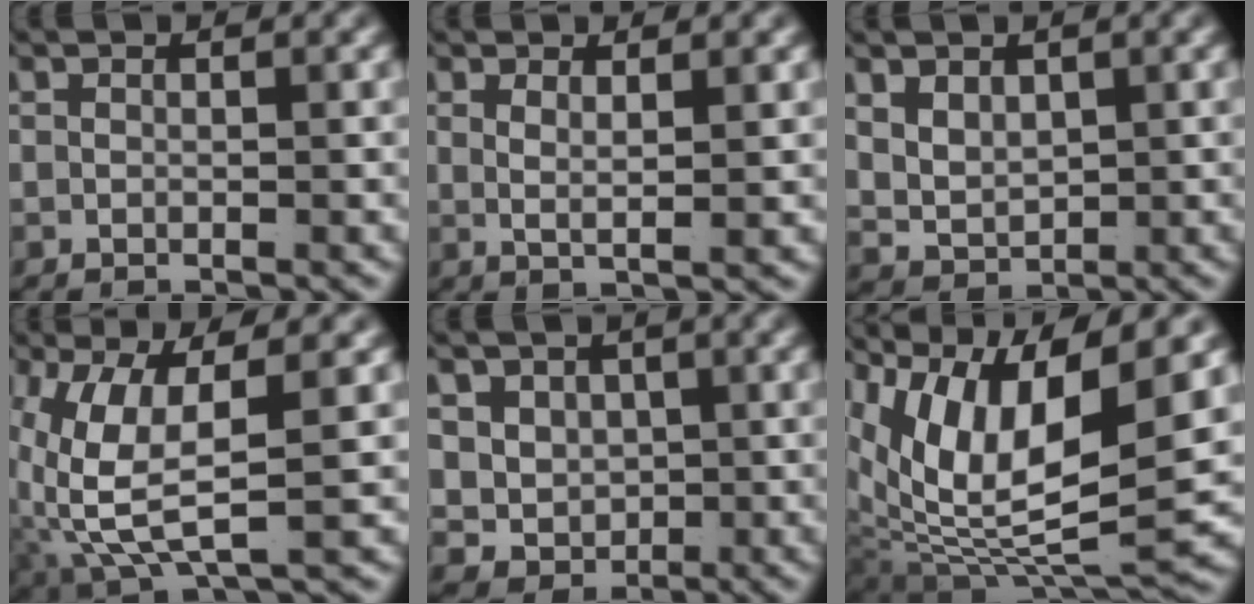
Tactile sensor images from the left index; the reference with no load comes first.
{"total": 1.9, "force": [0.9, -0.3, 1.7], "torque": [-0.033, -0.015, 0.027]}
{"total": 4.4, "force": [0.8, 3.7, 2.2], "torque": [-0.065, -0.024, 0.027]}
{"total": 8.3, "force": [-0.2, 4.4, 7.0], "torque": [-0.153, -0.024, 0.018]}
{"total": 7.6, "force": [-0.6, 7.1, 2.6], "torque": [-0.075, -0.049, 0.002]}
{"total": 14.5, "force": [1.3, 9.1, 11.2], "torque": [-0.208, -0.031, 0.031]}